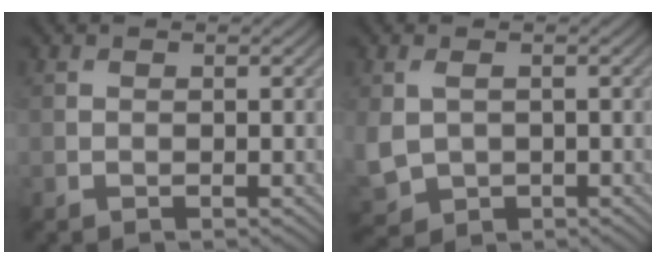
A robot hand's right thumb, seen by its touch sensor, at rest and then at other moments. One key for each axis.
{"total": 4.6, "fx": -0.2, "fy": 3.4, "fz": 3.1, "tx": -0.087, "ty": -0.016, "tz": 0.002}